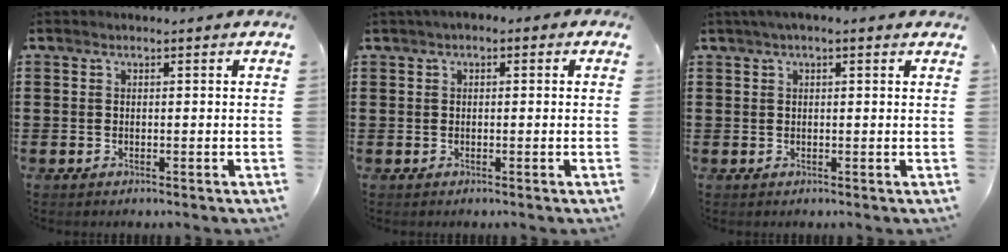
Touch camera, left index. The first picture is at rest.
{"total": 1.2, "force": [0.2, 0.8, 0.9], "torque": [-0.019, 0.006, 0.003]}
{"total": 1.6, "force": [0.9, 0.2, 1.3], "torque": [-0.026, 0.004, 0.015]}